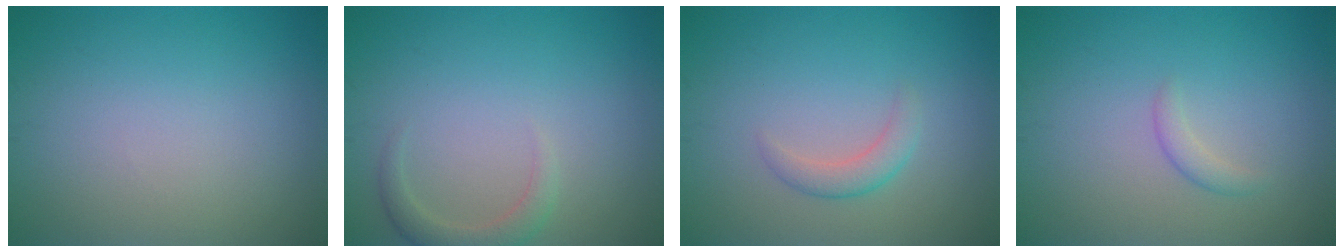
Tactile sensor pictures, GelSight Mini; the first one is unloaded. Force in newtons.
{"total": 2.0, "press": 2.0, "slide": 0.3}
{"total": 1.8, "press": 1.8, "slide": 0.2}
{"total": 1.1, "press": 1.1, "slide": 0.0}